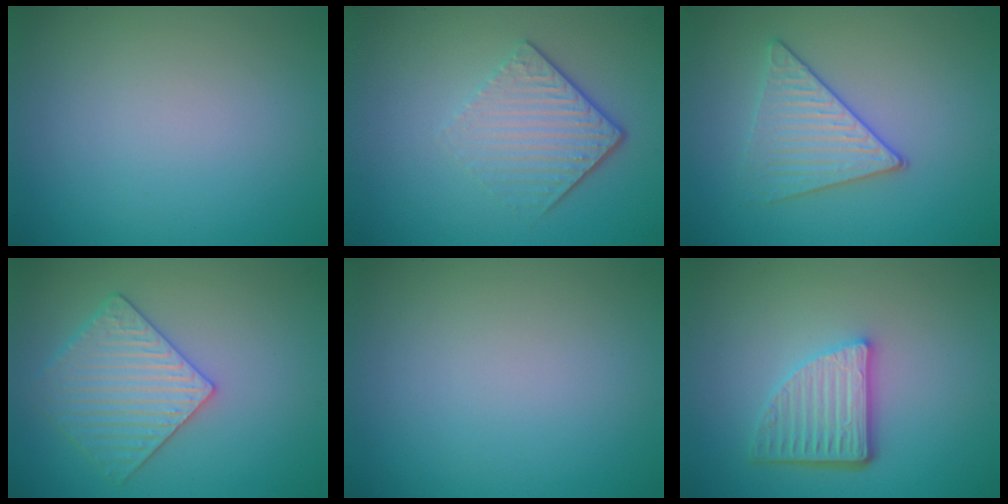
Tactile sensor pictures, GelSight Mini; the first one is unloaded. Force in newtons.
{"total": 4.5, "press": 2.9, "slide": 3.3}
{"total": 3.4, "press": 3.3, "slide": 0.6}
{"total": 4.0, "press": 3.8, "slide": 1.2}
{"total": 0.0}
{"total": 4.6, "press": 3.4, "slide": 3.1}